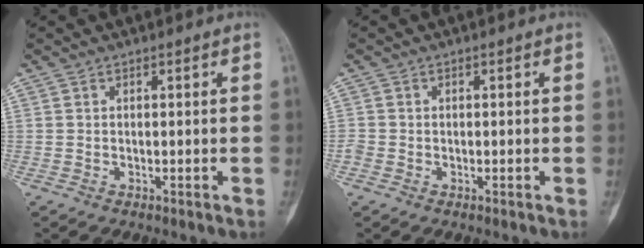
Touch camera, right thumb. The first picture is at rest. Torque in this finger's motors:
{"motor_torque": [-0.11, -0.06, 0.03, 0.07, 0.01]}